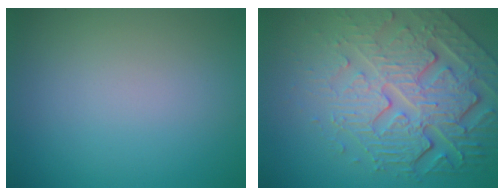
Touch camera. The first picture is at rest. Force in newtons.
{"total": 8.4, "press": 5.9, "slide": 6.0}